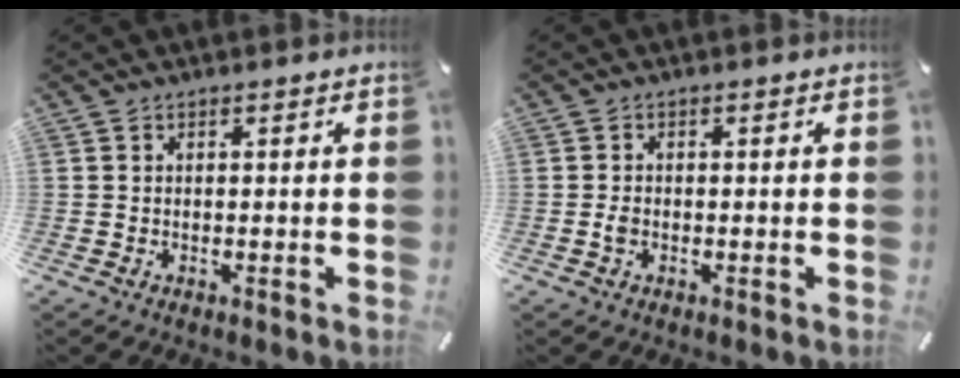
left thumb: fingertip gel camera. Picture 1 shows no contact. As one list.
[{"total": 1.4, "force": [-0.4, 0.9, 1.0], "torque": [-0.018, 0.003, -0.009]}]